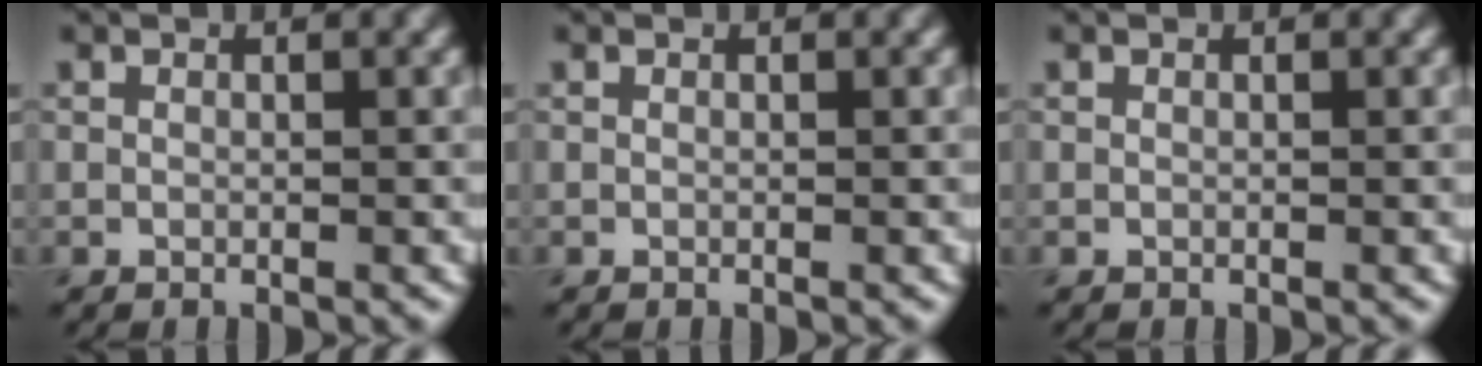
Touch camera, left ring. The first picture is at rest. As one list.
[{"total": 0.0}, {"total": 0.0}]